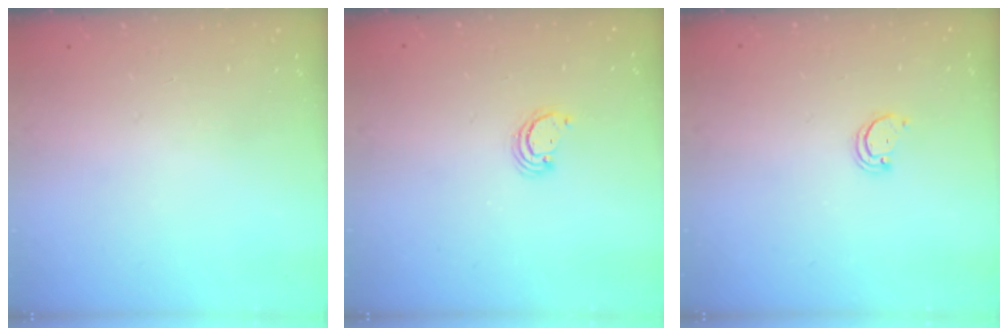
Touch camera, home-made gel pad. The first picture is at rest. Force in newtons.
{"total": 2.6, "press": 2.6, "slide": 0.3}
{"total": 1.5, "press": 1.5, "slide": 0.1}